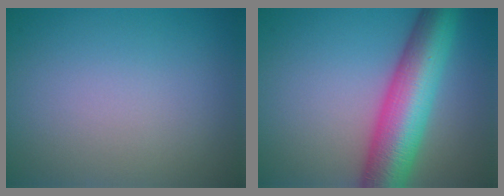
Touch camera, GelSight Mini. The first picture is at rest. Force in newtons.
{"total": 9.8, "press": 9.8, "slide": 0.2}